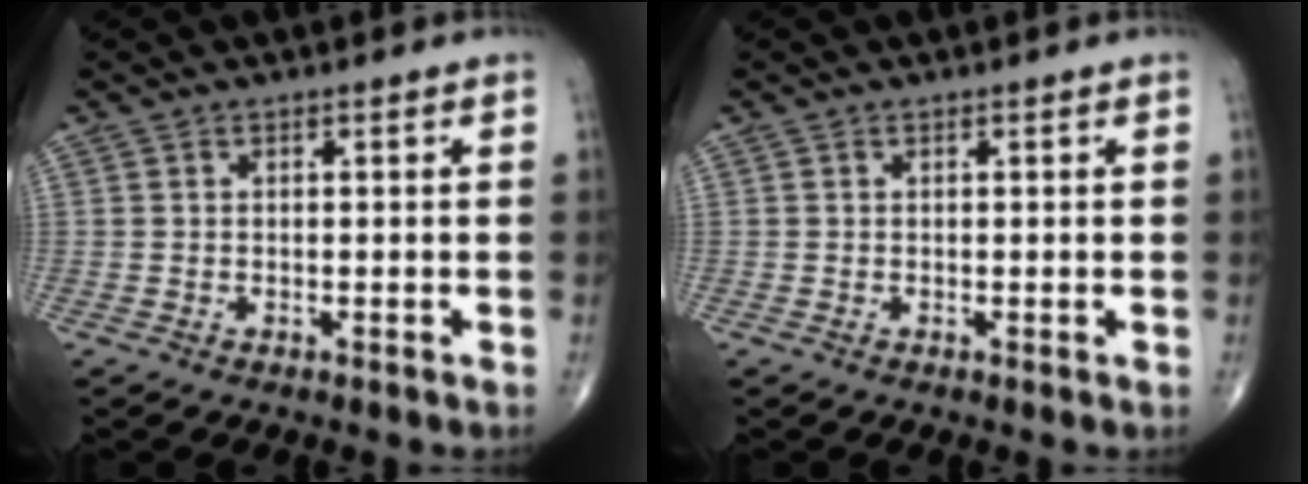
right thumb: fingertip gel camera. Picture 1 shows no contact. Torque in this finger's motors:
{"motor_torque": [-0.12, 0.13, 0.03, 0.18, 0.02]}